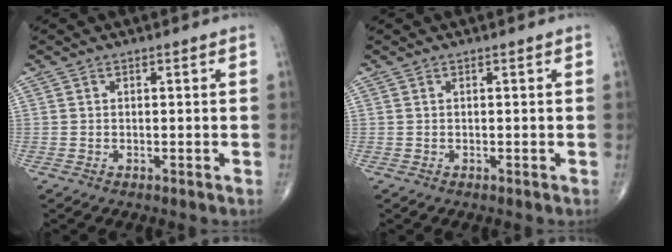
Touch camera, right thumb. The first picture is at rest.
{"total": 0.0}